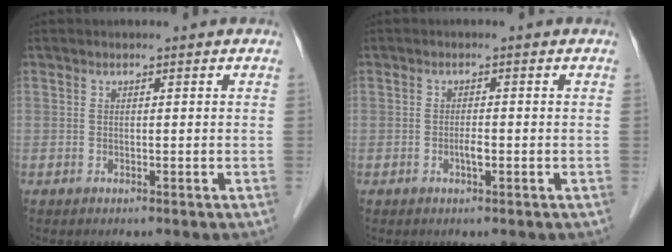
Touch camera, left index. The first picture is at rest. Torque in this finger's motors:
{"motor_torque": [0.34, 0.24, 0.02, 0.00]}